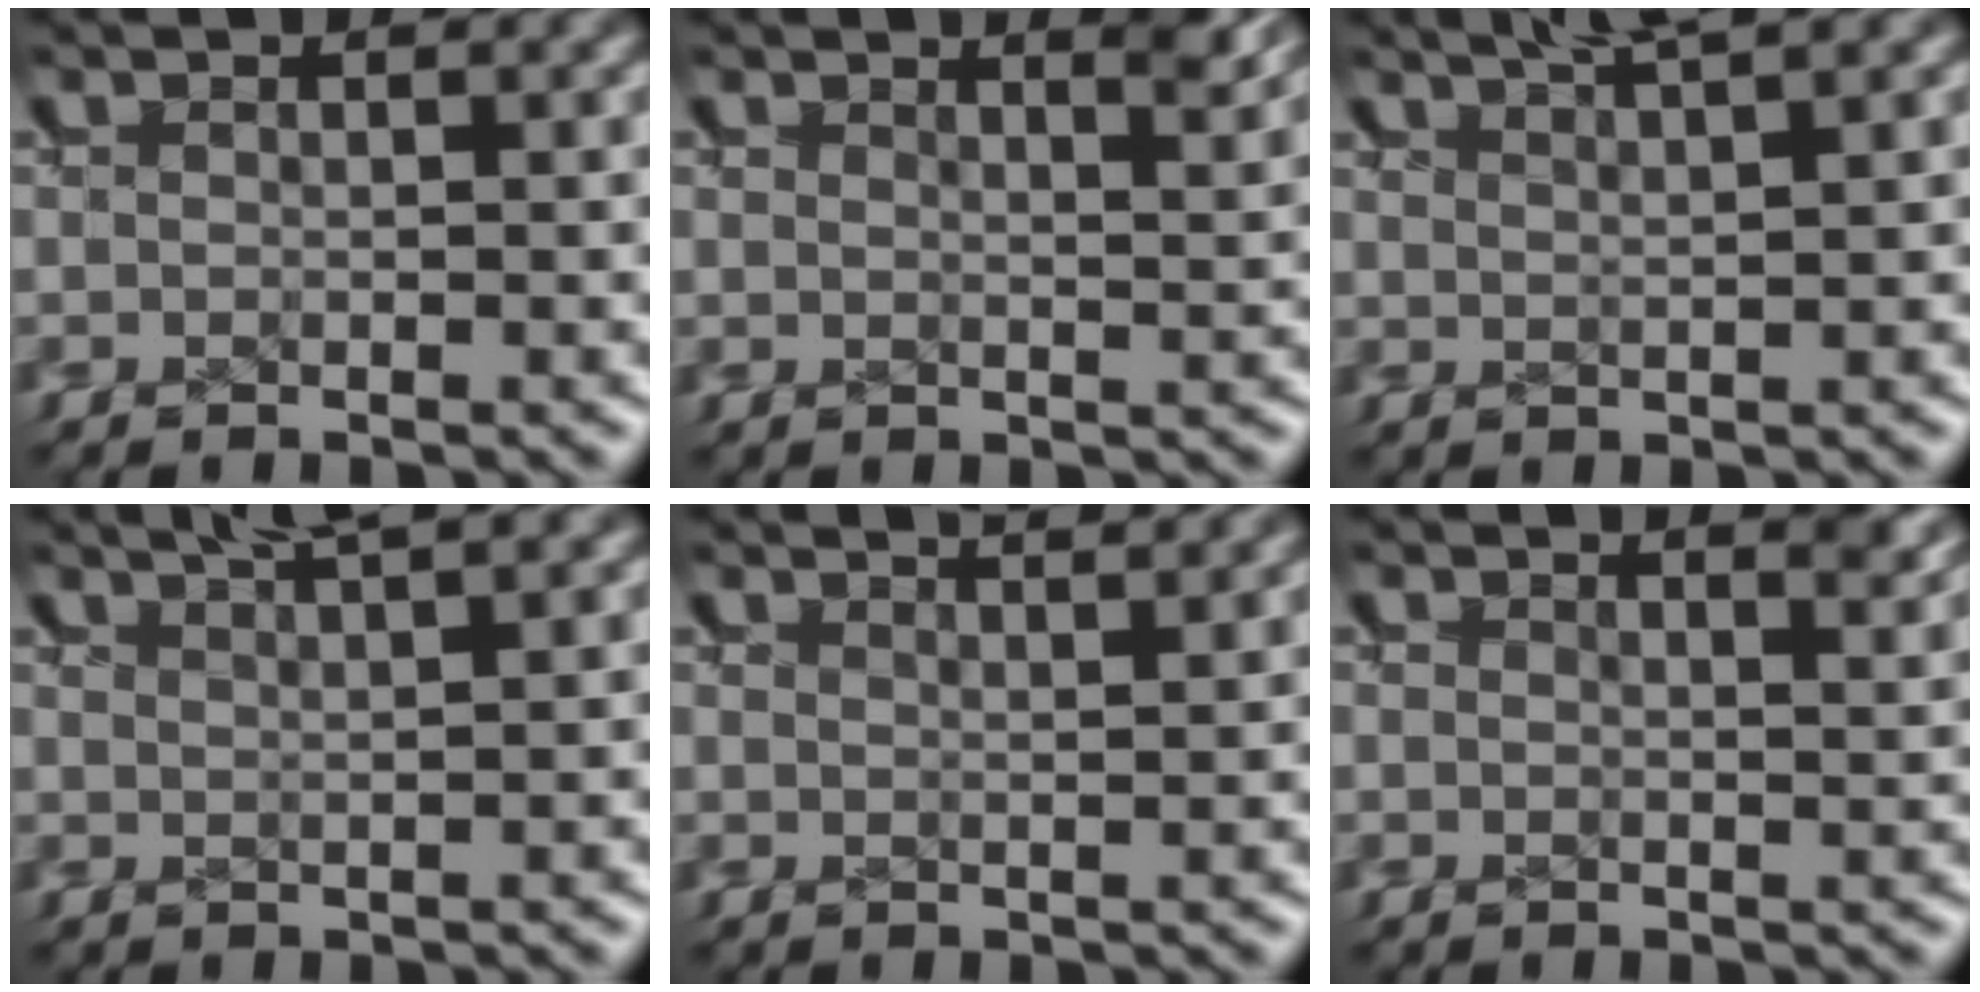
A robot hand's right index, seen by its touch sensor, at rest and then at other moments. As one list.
[{"total": 2.3, "force": [2.1, -0.2, 0.9], "torque": [-0.015, -0.003, 0.035]}, {"total": 3.7, "force": [3.4, -0.2, 1.4], "torque": [-0.006, 0.011, 0.057]}, {"total": 3.4, "force": [3.1, -0.2, 1.2], "torque": [-0.007, 0.011, 0.053]}, {"total": 2.6, "force": [2.5, -0.7, 0.3], "torque": [-0.002, 0.002, 0.044]}, {"total": 2.2, "force": [2.0, -0.2, 0.9], "torque": [-0.012, -0.003, 0.032]}]